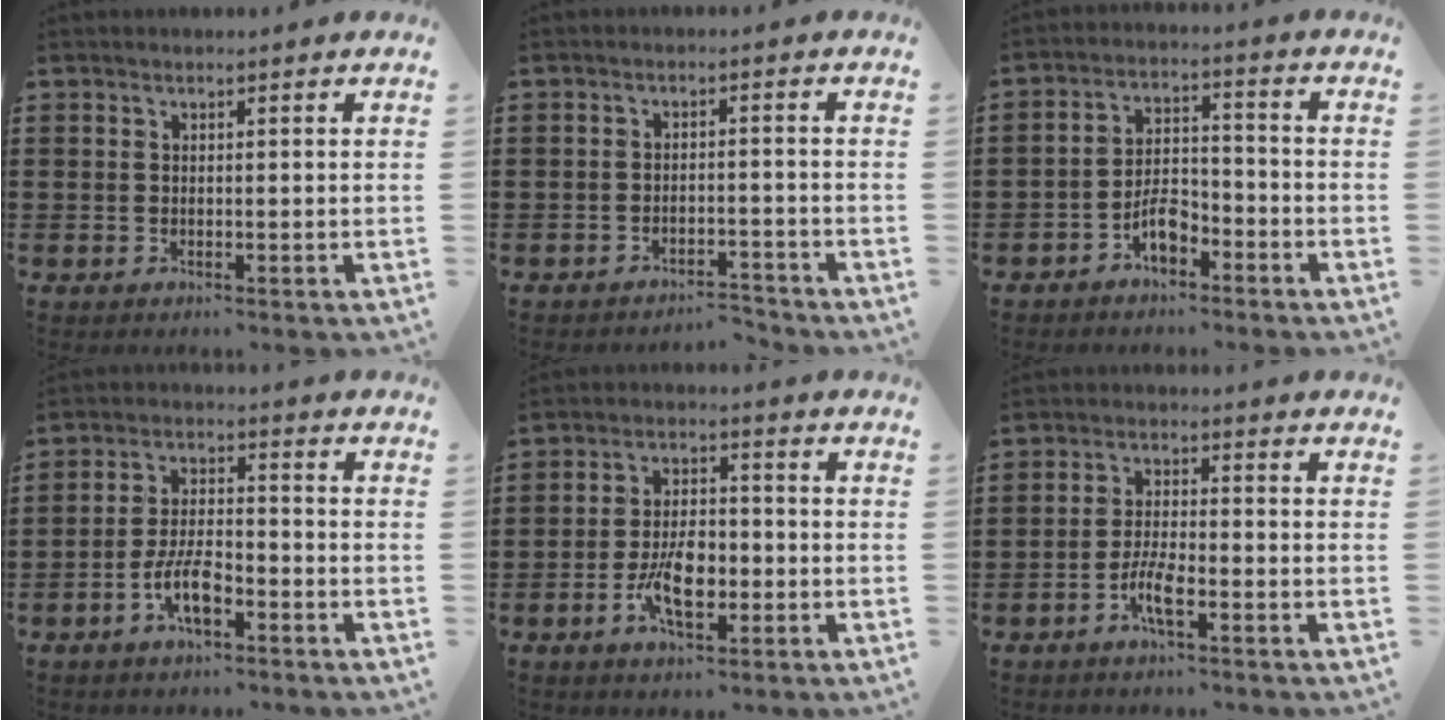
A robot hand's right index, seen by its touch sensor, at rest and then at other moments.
{"total": 3.0, "force": [-3.0, 0.3, 0.1], "torque": [-0.008, 0.003, -0.063]}
{"total": 5.4, "force": [-3.4, 2.6, 3.3], "torque": [-0.068, 0.011, -0.067]}
{"total": 6.2, "force": [-3.2, 2.5, 4.7], "torque": [-0.112, 0.001, -0.066]}
{"total": 7.5, "force": [-2.4, 3.9, 6.0], "torque": [-0.118, 0.001, -0.047]}
{"total": 4.7, "force": [-2.3, 1.0, 3.9], "torque": [-0.093, -0.007, -0.049]}